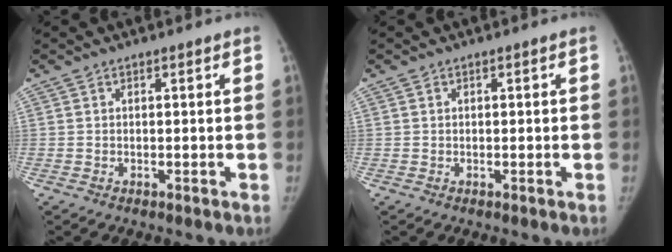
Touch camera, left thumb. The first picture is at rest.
{"total": 0.0}